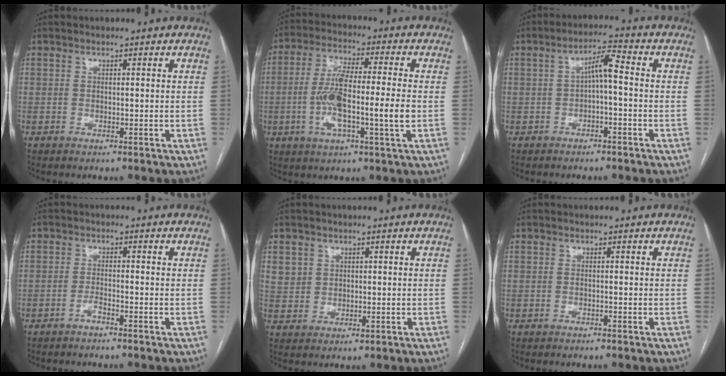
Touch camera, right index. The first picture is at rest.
{"total": 12.1, "force": [-1.9, 0.9, 11.9], "torque": [-0.228, 0.005, -0.041]}
{"total": 4.5, "force": [-0.3, 0.8, 4.4], "torque": [-0.075, 0.021, -0.004]}
{"total": 1.5, "force": [-1.2, 0.0, 0.9], "torque": [-0.019, 0.002, -0.023]}
{"total": 3.8, "force": [1.6, 3.4, 0.7], "torque": [-0.010, 0.002, 0.036]}
{"total": 0.0}